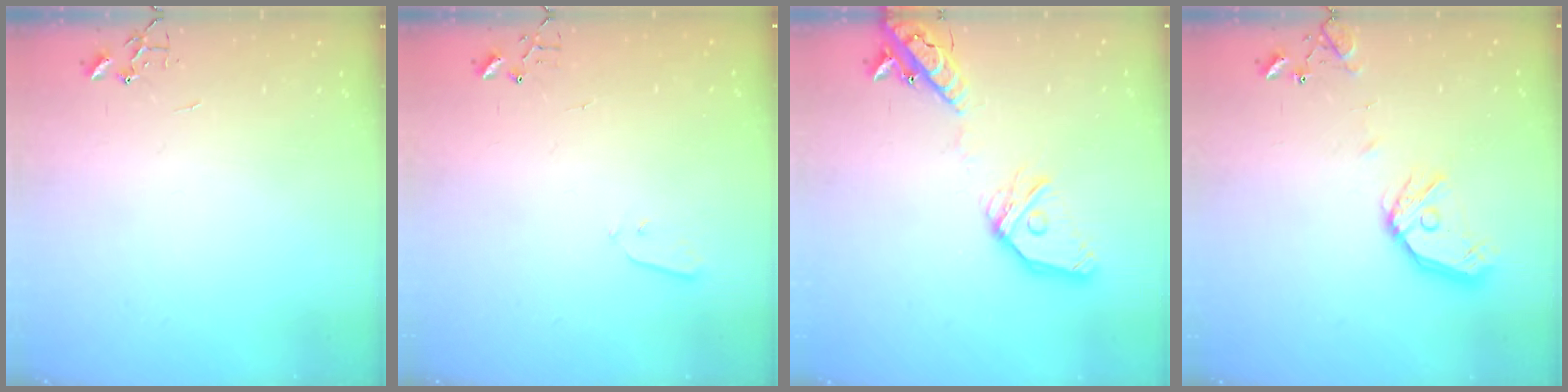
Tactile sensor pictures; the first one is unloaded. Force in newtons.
{"total": 3.2, "press": 3.1, "slide": 0.8}
{"total": 18.2, "press": 18.0, "slide": 3.2}
{"total": 13.4, "press": 13.2, "slide": 2.1}